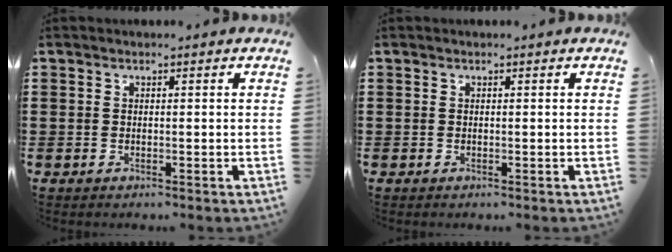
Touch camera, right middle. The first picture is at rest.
{"total": 0.0}